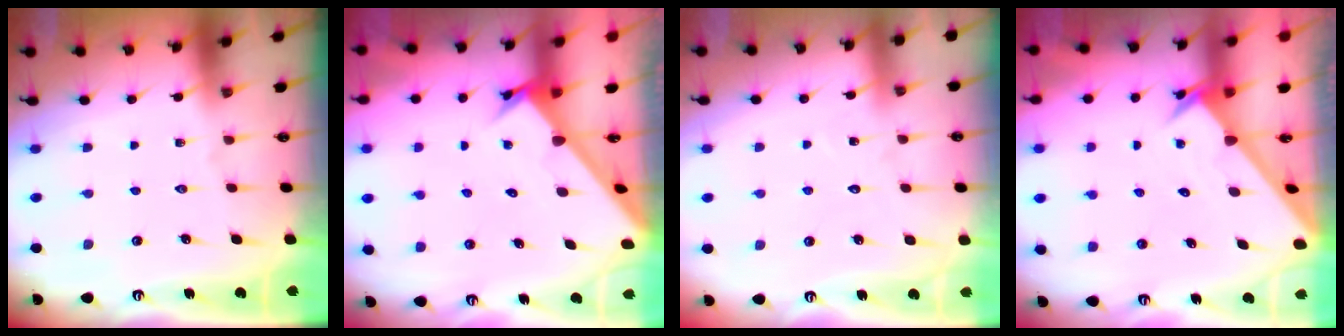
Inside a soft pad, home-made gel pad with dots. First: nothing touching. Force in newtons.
{"total": 2.4, "press": 2.4, "slide": 0.2}
{"total": 5.8, "press": 5.8, "slide": 0.5}
{"total": 2.3, "press": 2.3, "slide": 0.2}